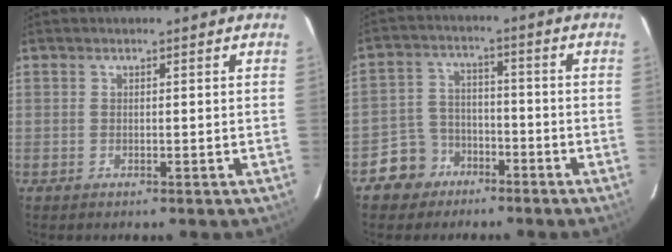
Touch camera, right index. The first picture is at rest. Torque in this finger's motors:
{"motor_torque": [-0.01, -0.12, -0.26, -0.17]}